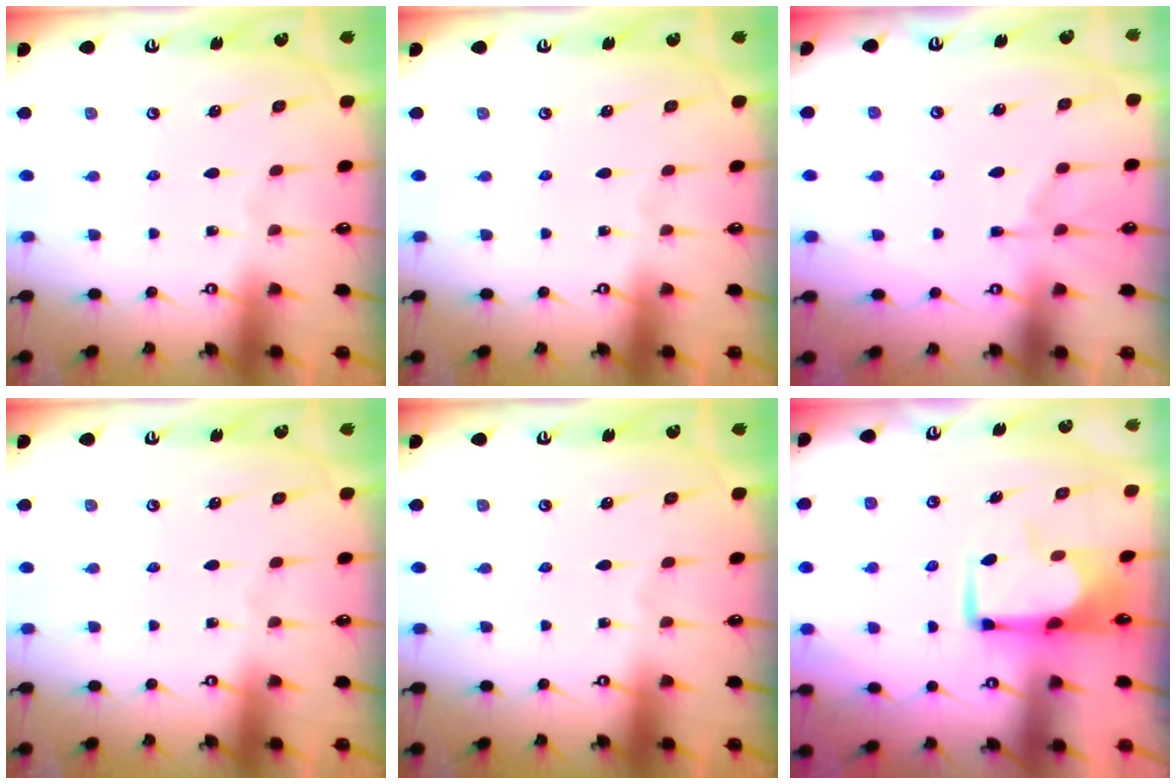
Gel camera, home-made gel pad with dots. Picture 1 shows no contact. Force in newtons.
{"total": 0.0}
{"total": 1.3, "press": 0.7, "slide": 1.1}
{"total": 0.0}
{"total": 0.0}
{"total": 0.6, "press": 0.3, "slide": 0.5}